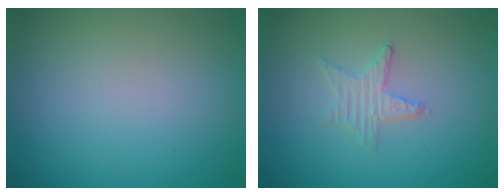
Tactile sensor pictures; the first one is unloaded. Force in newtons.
{"total": 0.9, "press": 0.9, "slide": 0.2}